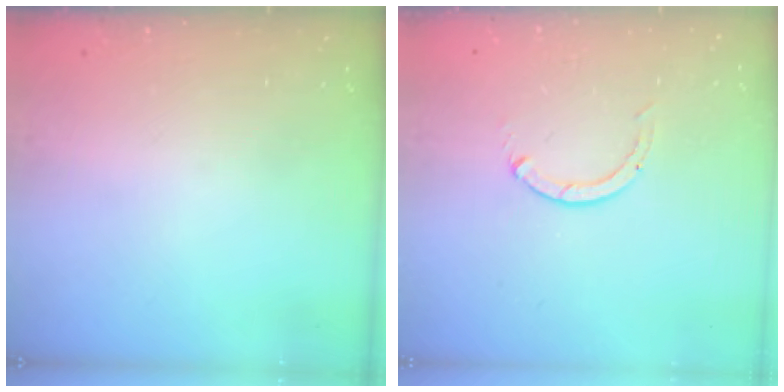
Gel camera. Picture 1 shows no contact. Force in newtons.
{"total": 0.0}